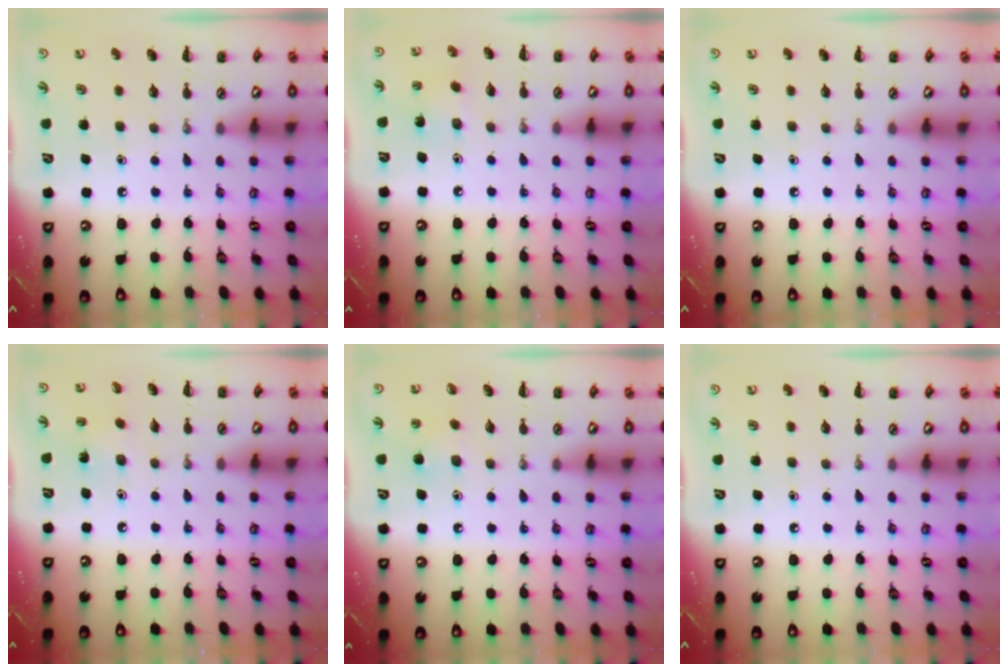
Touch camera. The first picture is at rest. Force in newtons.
{"total": 2.7, "press": 2.6, "slide": 0.8}
{"total": 0.0}
{"total": 2.6, "press": 2.5, "slide": 0.8}
{"total": 6.0, "press": 5.5, "slide": 2.3}
{"total": 0.0}